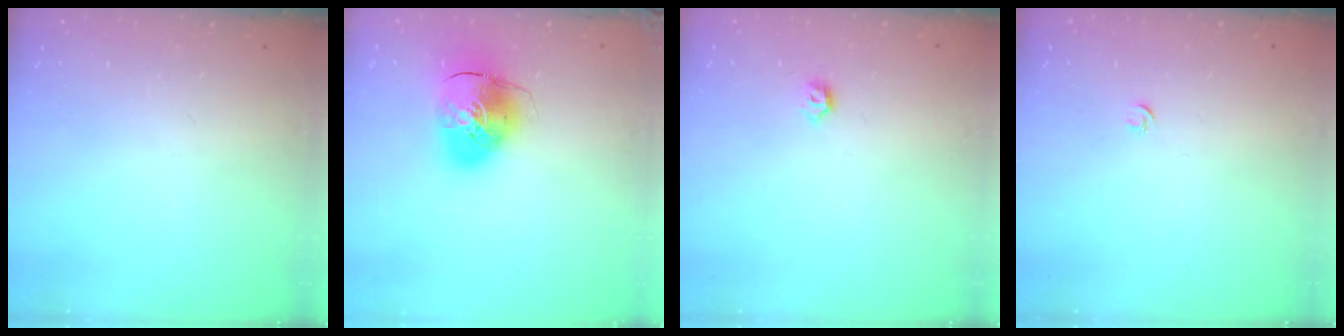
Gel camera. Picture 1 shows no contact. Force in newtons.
{"total": 11.2, "press": 11.0, "slide": 1.9}
{"total": 3.4, "press": 3.3, "slide": 0.6}
{"total": 2.7, "press": 2.6, "slide": 0.6}